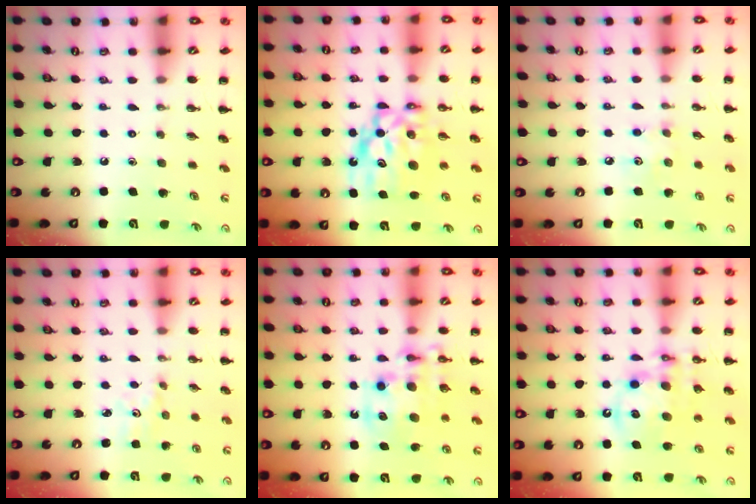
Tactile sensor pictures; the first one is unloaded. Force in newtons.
{"total": 9.7, "press": 9.4, "slide": 2.5}
{"total": 3.7, "press": 3.7, "slide": 0.6}
{"total": 2.4, "press": 2.3, "slide": 0.7}
{"total": 11.4, "press": 11.0, "slide": 3.1}
{"total": 13.2, "press": 12.8, "slide": 3.3}